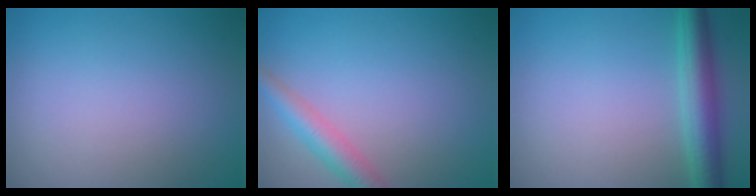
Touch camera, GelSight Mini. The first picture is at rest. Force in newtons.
{"total": 3.1, "press": 3.1, "slide": 0.2}
{"total": 4.4, "press": 4.4, "slide": 0.0}